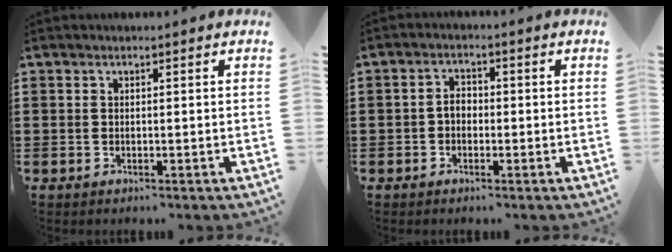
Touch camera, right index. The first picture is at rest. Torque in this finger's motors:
{"motor_torque": [0.46, -0.36, 0.22, 0.05]}